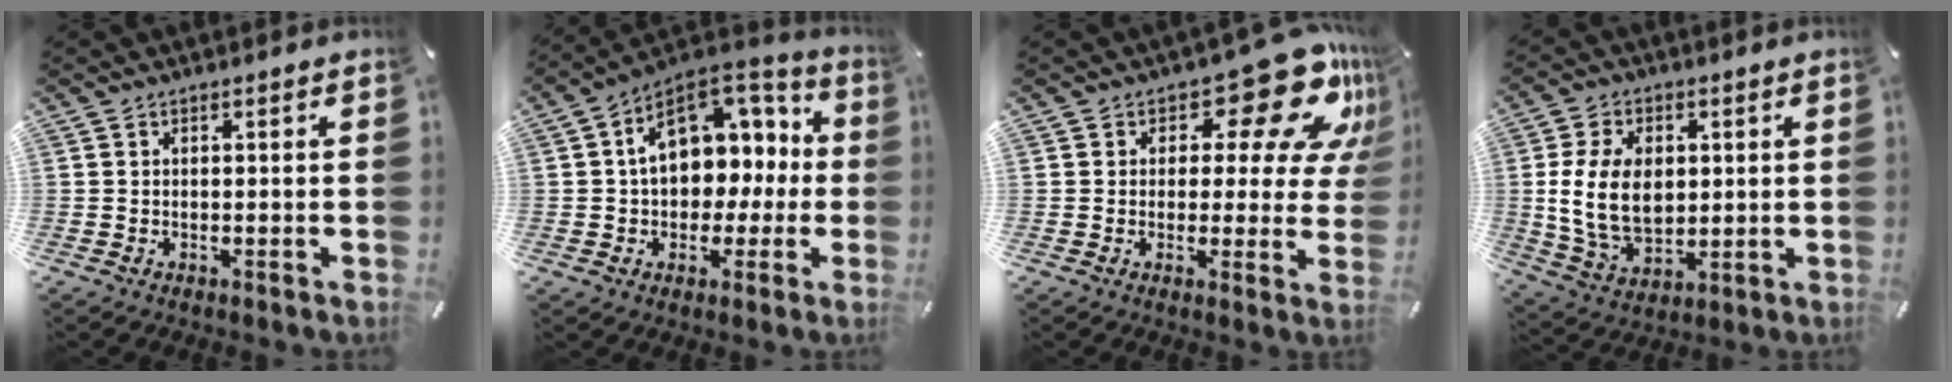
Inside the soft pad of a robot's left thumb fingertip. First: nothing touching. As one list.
[{"total": 13.9, "force": [2.5, 10.7, 8.5], "torque": [-0.122, -0.015, 0.047]}, {"total": 18.2, "force": [9.6, 8.9, 12.6], "torque": [-0.151, -0.064, 0.157]}, {"total": 14.1, "force": [1.2, 10.0, 9.8], "torque": [-0.214, 0.005, 0.022]}]